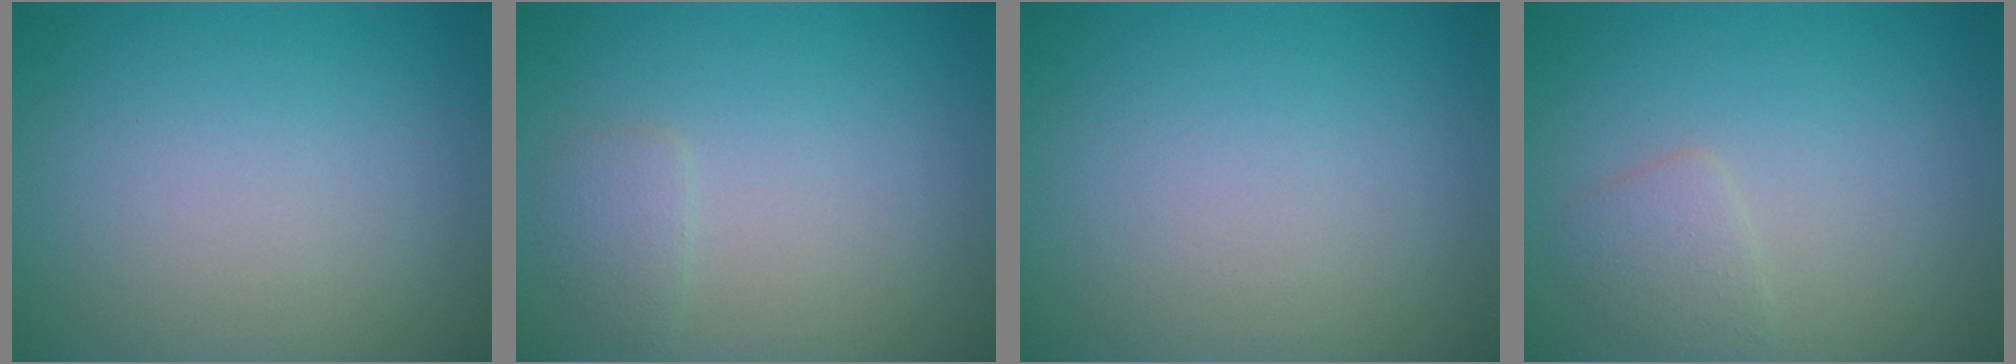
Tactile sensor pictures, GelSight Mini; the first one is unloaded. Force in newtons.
{"total": 1.3, "press": 1.3, "slide": 0.1}
{"total": 0.0}
{"total": 1.7, "press": 1.7, "slide": 0.0}